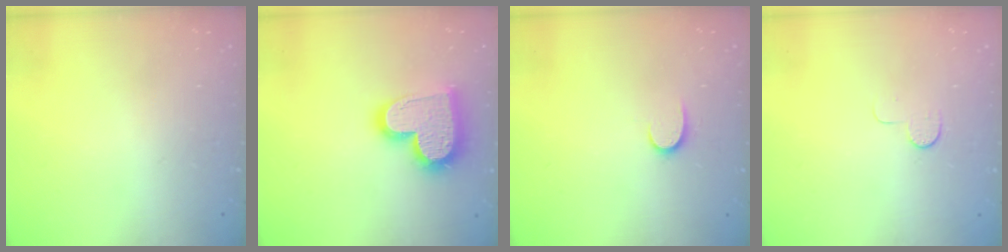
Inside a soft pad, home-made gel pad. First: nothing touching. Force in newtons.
{"total": 17.9, "press": 17.8, "slide": 1.3}
{"total": 6.5, "press": 6.5, "slide": 0.7}
{"total": 5.1, "press": 5.1, "slide": 0.5}